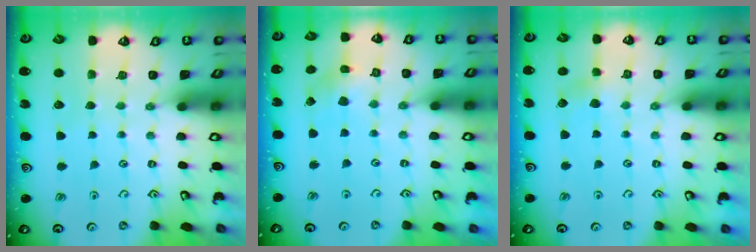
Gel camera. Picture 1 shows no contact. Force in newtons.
{"total": 2.3, "press": 2.3, "slide": 0.2}
{"total": 3.0, "press": 3.0, "slide": 0.4}